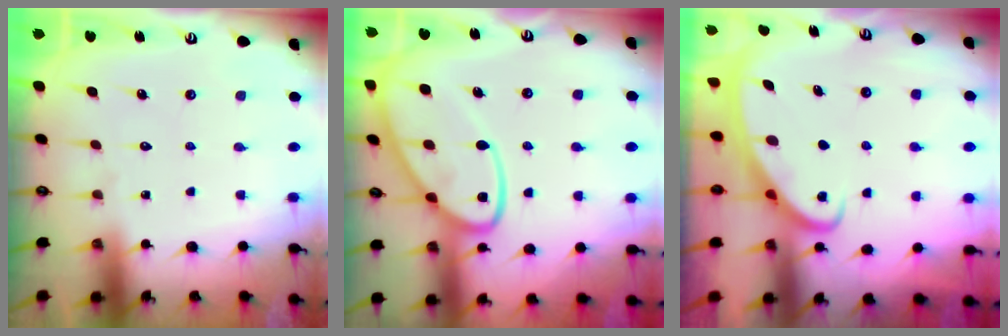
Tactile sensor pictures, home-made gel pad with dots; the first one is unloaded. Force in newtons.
{"total": 15.7, "press": 15.6, "slide": 1.6}
{"total": 2.6, "press": 2.6, "slide": 0.3}